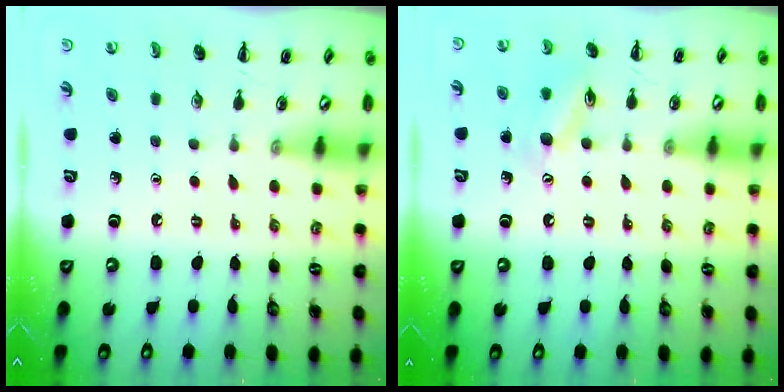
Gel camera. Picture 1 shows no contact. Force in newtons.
{"total": 10.7, "press": 10.6, "slide": 1.5}